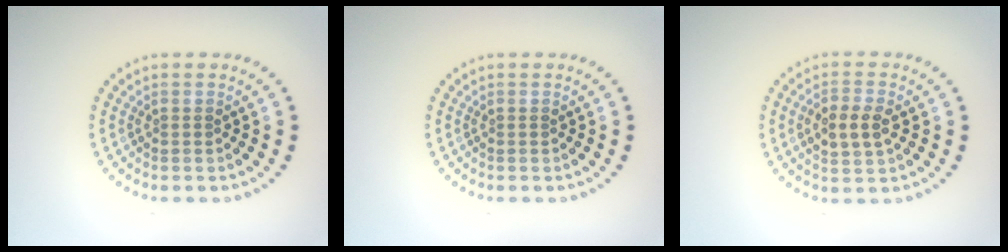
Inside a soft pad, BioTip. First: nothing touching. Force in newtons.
{"total": 0.0}
{"total": 3.0, "press": 3.0, "slide": 0.4}